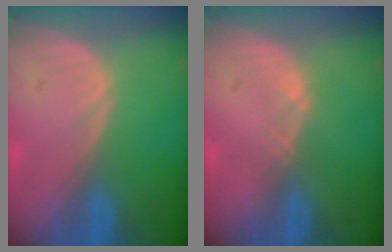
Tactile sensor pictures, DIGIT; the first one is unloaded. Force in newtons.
{"total": 0.6, "press": 0.5, "slide": 0.2}